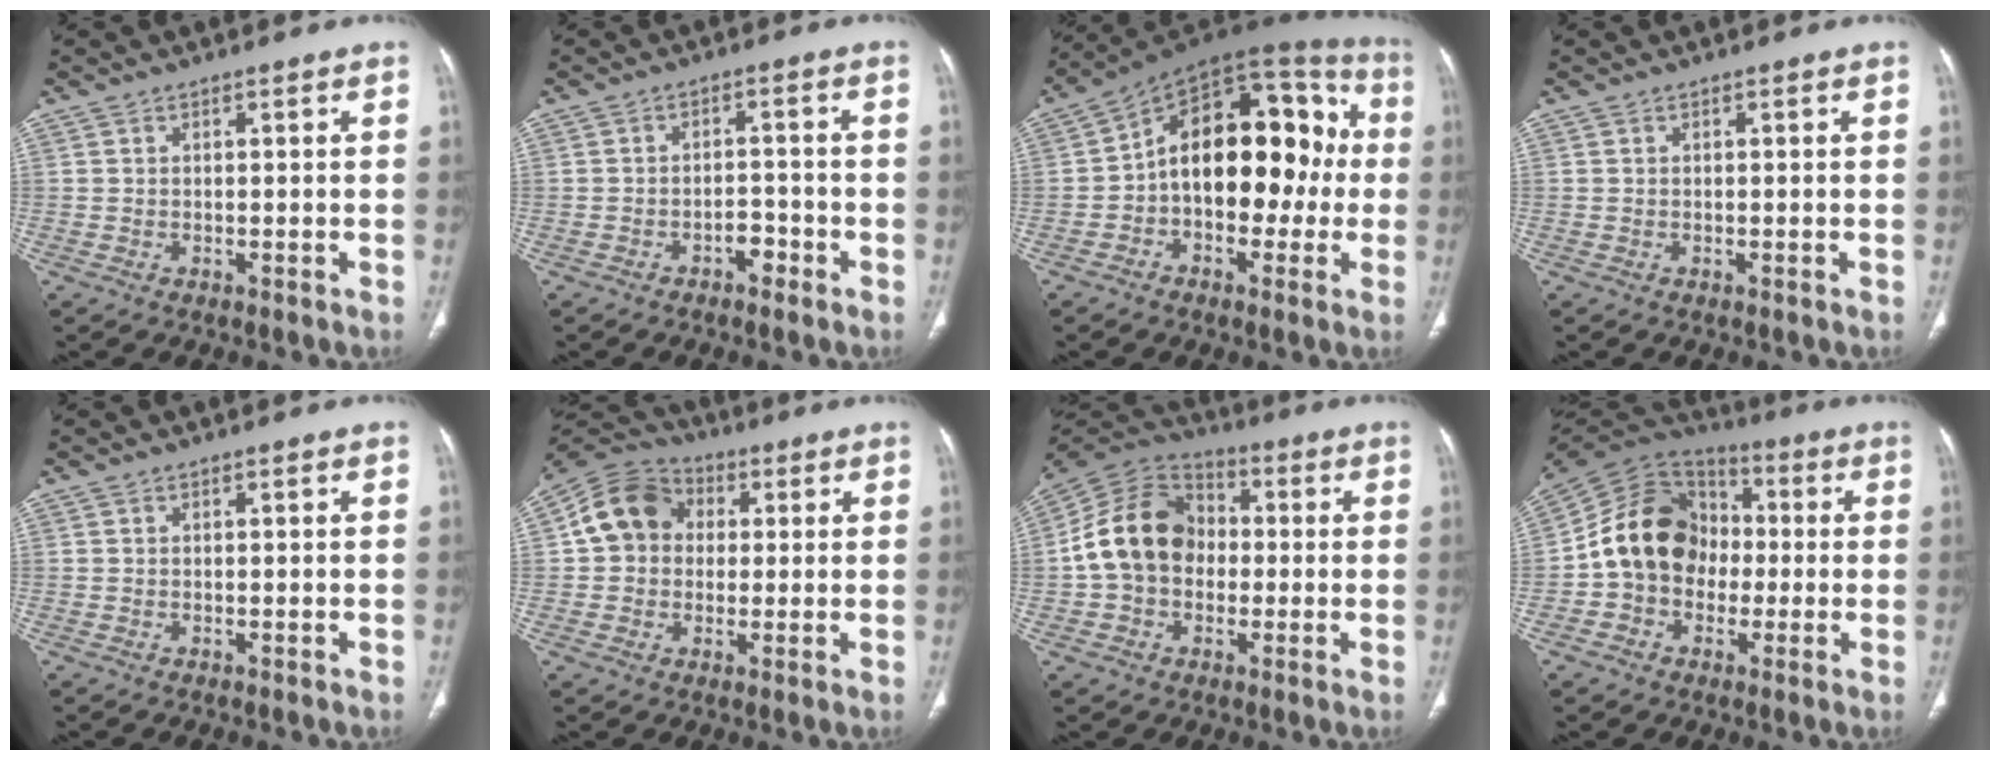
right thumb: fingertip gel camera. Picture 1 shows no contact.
{"total": 3.2, "force": [-2.0, 1.8, 1.7], "torque": [-0.015, 0.019, -0.028]}
{"total": 20.8, "force": [-0.8, 12.7, 16.5], "torque": [-0.203, 0.059, -0.023]}
{"total": 0.0}
{"total": 0.0}
{"total": 11.3, "force": [1.6, 9.7, 5.6], "torque": [-0.083, 0.022, 0.015]}
{"total": 15.2, "force": [-0.4, 12.0, 9.3], "torque": [-0.154, 0.038, -0.019]}
{"total": 16.3, "force": [-1.0, 13.2, 9.5], "torque": [-0.138, 0.035, -0.030]}